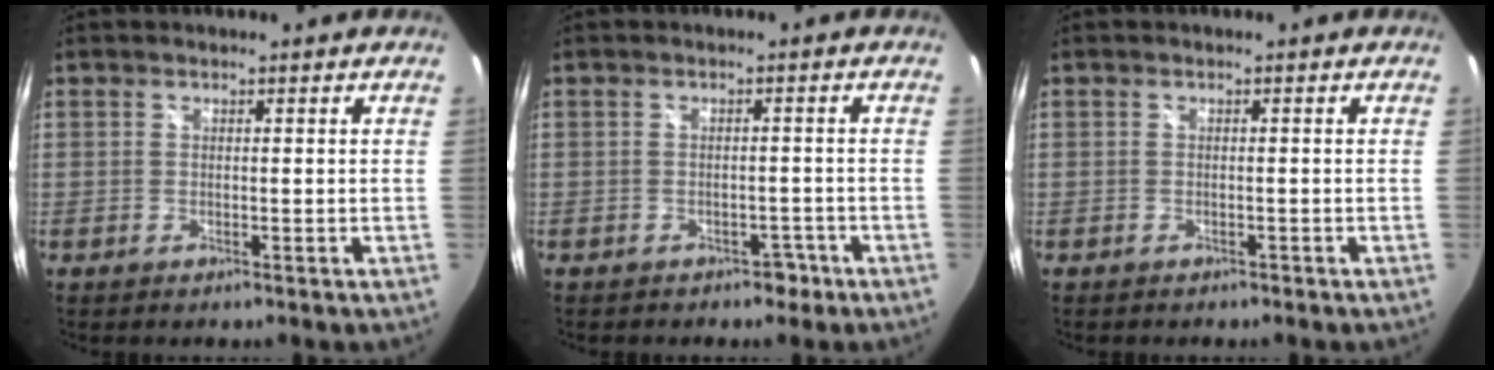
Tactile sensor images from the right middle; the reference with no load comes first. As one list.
[{"total": 3.3, "force": [-2.2, 2.2, 1.0], "torque": [-0.018, 0.004, -0.023]}, {"total": 0.9, "force": [-0.8, 0.4, 0.1], "torque": [-0.008, -0.001, -0.012]}]